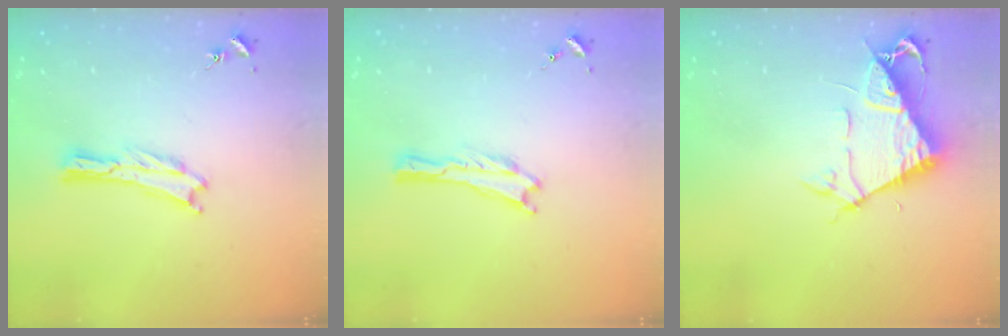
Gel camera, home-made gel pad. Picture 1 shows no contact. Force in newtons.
{"total": 0.0}
{"total": 7.1, "press": 7.0, "slide": 0.8}